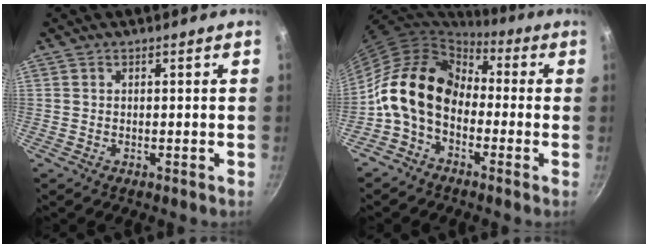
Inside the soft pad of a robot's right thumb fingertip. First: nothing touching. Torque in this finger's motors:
{"motor_torque": [2.06, 2.94, 1.33, -1.44, 0.19]}